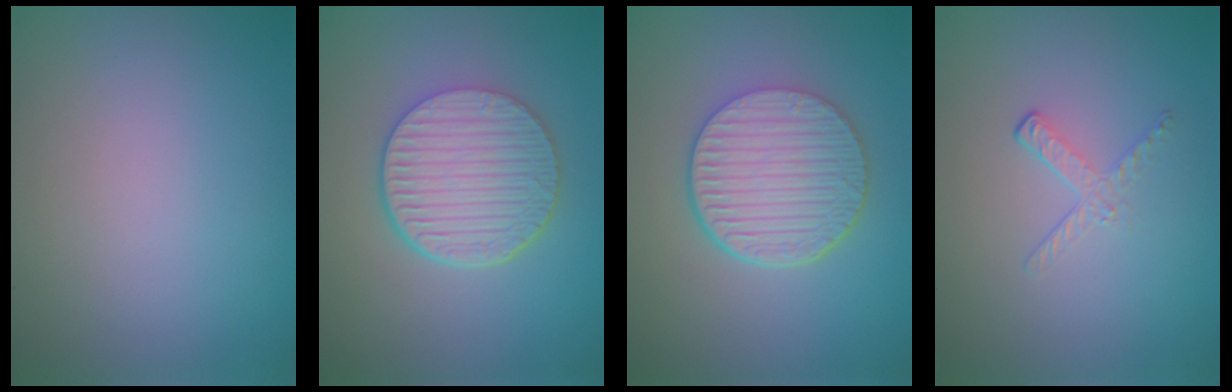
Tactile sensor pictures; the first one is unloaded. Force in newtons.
{"total": 6.5, "press": 4.8, "slide": 4.4}
{"total": 6.5, "press": 4.8, "slide": 4.4}
{"total": 1.2, "press": 0.4, "slide": 1.2}